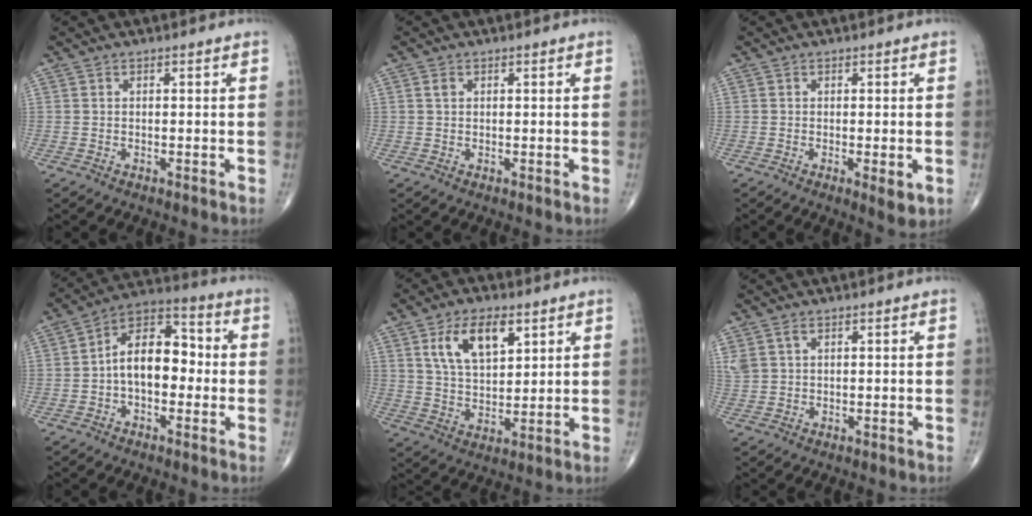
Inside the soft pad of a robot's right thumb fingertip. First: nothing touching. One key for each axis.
{"total": 1.0, "fx": 0.3, "fy": 0.8, "fz": 0.6, "tx": -0.009, "ty": 0.002, "tz": 0.006}
{"total": 3.2, "fx": -0.8, "fy": 0.9, "fz": 2.9, "tx": -0.047, "ty": -0.010, "tz": -0.011}
{"total": 12.0, "fx": -0.9, "fy": 7.4, "fz": 9.4, "tx": -0.130, "ty": 0.041, "tz": -0.028}
{"total": 10.9, "fx": 5.0, "fy": 5.6, "fz": 7.9, "tx": -0.125, "ty": -0.019, "tz": 0.098}
{"total": 3.0, "fx": 1.6, "fy": 1.8, "fz": 1.8, "tx": -0.054, "ty": 0.010, "tz": 0.043}